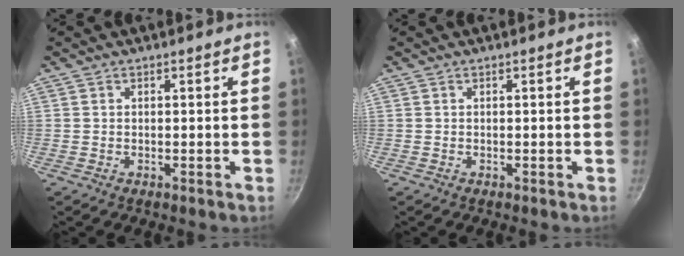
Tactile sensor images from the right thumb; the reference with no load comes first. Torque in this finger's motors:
{"motor_torque": [0.03, 0.03, -0.15, 0.15, 0.00]}